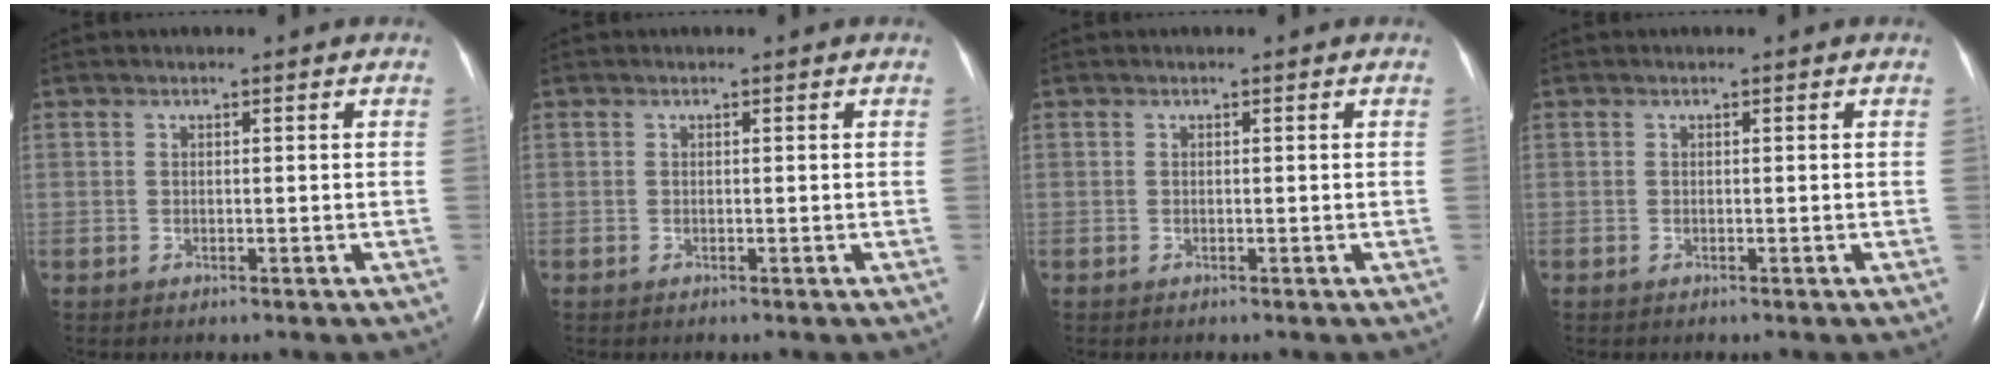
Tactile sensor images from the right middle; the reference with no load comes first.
{"total": 0.0}
{"total": 0.0}
{"total": 0.0}